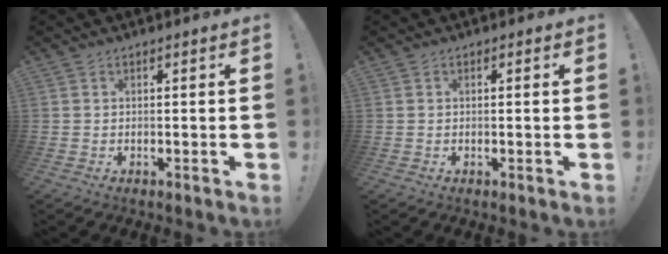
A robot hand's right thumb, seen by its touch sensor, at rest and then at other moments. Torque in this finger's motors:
{"motor_torque": [-1.00, 1.28, 0.22, 0.23, 0.00]}